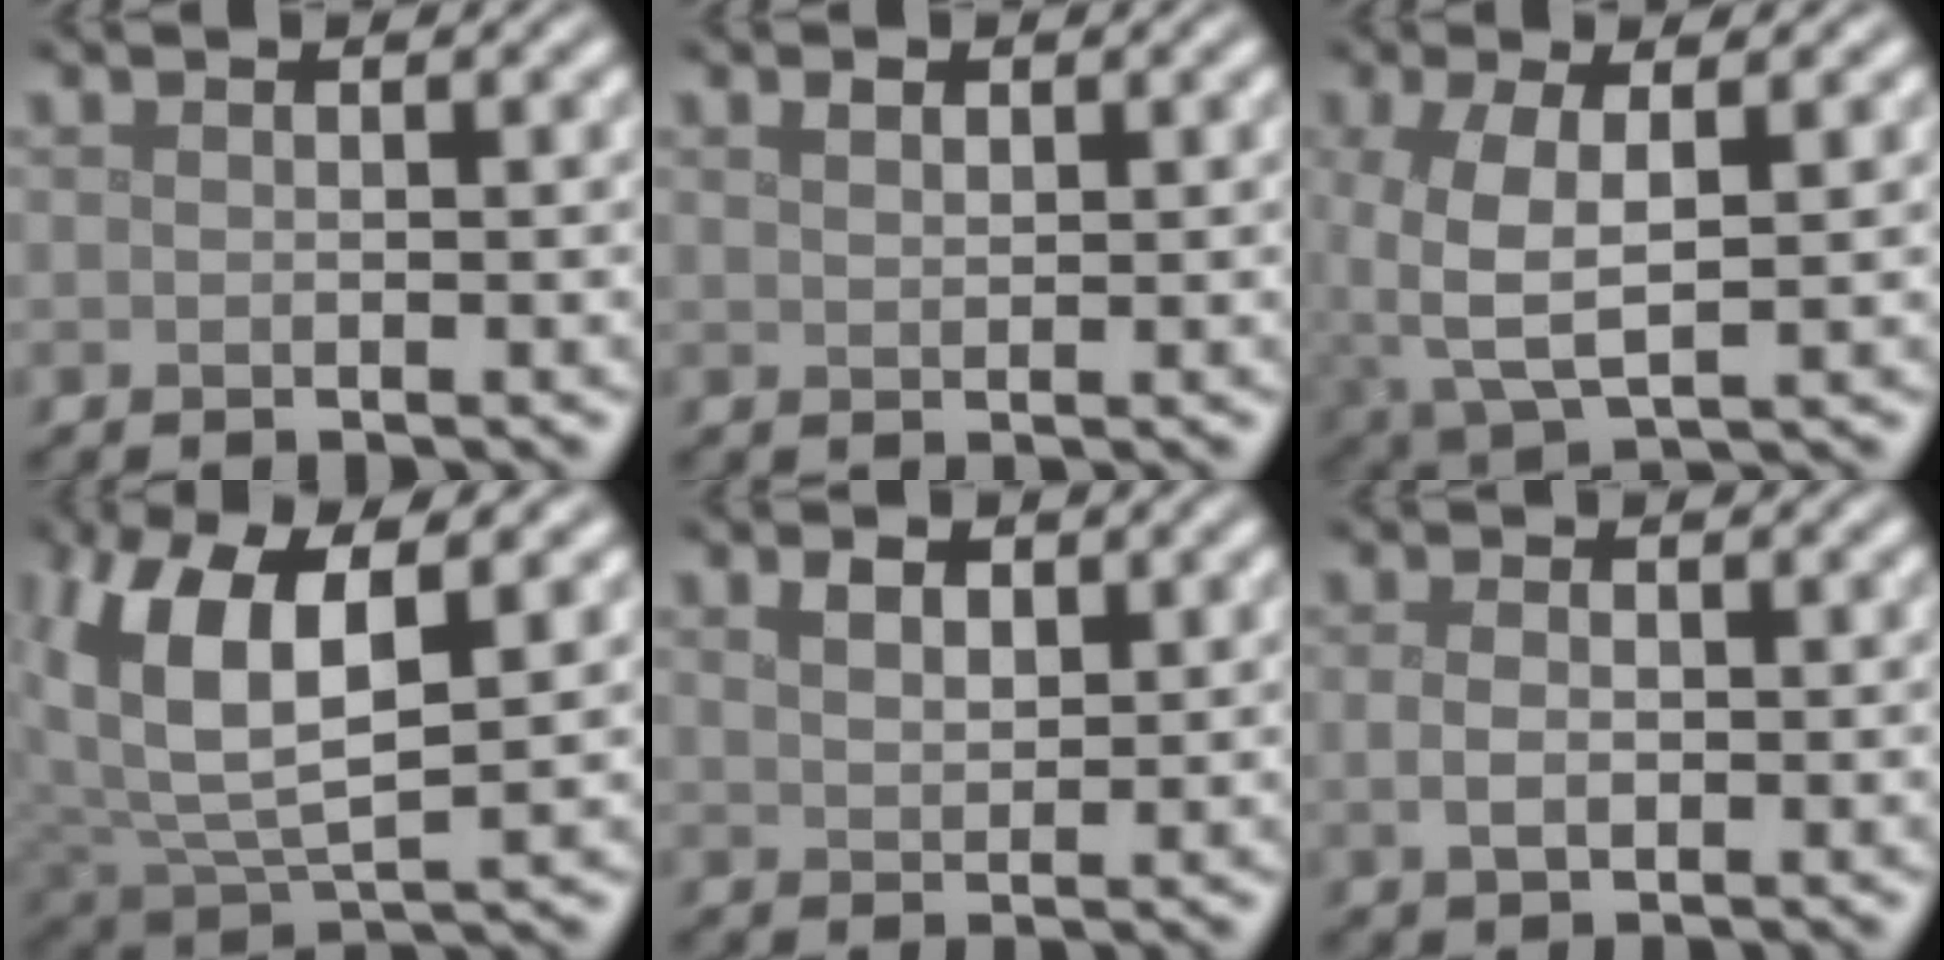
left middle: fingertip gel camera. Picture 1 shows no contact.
{"total": 1.0, "force": [0.7, 0.6, 0.5], "torque": [-0.011, 0.001, 0.015]}
{"total": 5.0, "force": [0.3, 2.2, 4.5], "torque": [-0.109, 0.000, 0.009]}
{"total": 8.5, "force": [2.4, 3.6, 7.3], "torque": [-0.162, 0.004, 0.041]}
{"total": 2.0, "force": [1.1, 1.2, 1.2], "torque": [-0.023, 0.002, 0.022]}
{"total": 1.8, "force": [-0.1, 1.2, 1.3], "torque": [-0.029, -0.002, -0.001]}